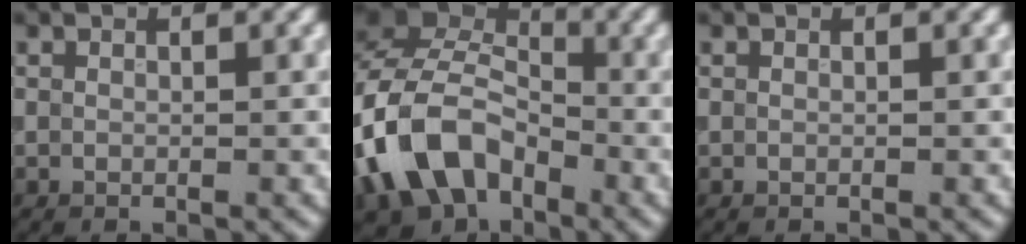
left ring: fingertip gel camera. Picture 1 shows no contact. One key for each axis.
{"total": 10.5, "fx": -4.5, "fy": 7.1, "fz": 6.3, "tx": -0.128, "ty": 0.003, "tz": -0.101}
{"total": 0.0}